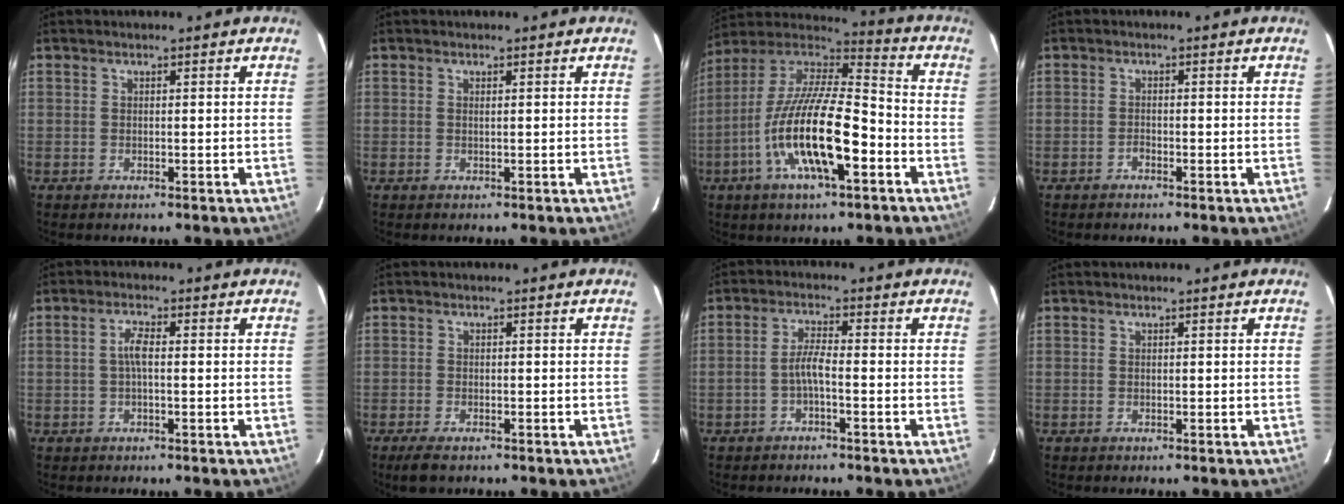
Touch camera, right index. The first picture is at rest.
{"total": 0.0}
{"total": 20.0, "force": [-7.3, 5.8, 17.7], "torque": [-0.337, -0.019, -0.143]}
{"total": 0.8, "force": [-0.7, 0.3, 0.2], "torque": [-0.003, 0.003, -0.015]}
{"total": 2.6, "force": [-0.1, 0.7, 2.5], "torque": [-0.052, 0.006, -0.002]}
{"total": 3.7, "force": [-2.7, 1.4, 2.1], "torque": [-0.053, -0.014, -0.049]}
{"total": 2.8, "force": [-1.5, 0.2, 2.4], "torque": [-0.055, 0.009, -0.030]}
{"total": 0.0}